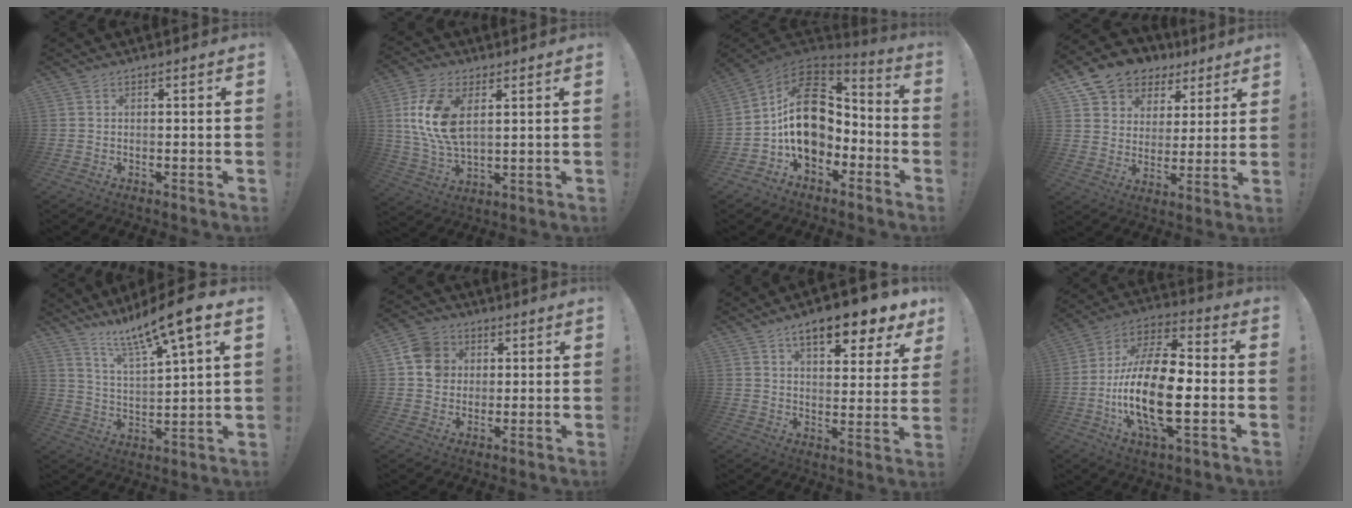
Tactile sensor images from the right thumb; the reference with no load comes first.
{"total": 14.1, "force": [4.2, 7.8, 11.0], "torque": [-0.217, -0.020, 0.073]}
{"total": 19.4, "force": [1.0, 14.0, 13.5], "torque": [-0.224, 0.009, 0.031]}
{"total": 11.7, "force": [8.1, 7.9, 3.0], "torque": [-0.060, -0.059, 0.157]}
{"total": 13.4, "force": [10.4, 0.8, 8.4], "torque": [-0.155, -0.071, 0.165]}
{"total": 10.0, "force": [2.6, 9.0, 3.4], "torque": [-0.042, -0.003, 0.055]}
{"total": 12.0, "force": [7.7, 3.7, 8.5], "torque": [-0.123, -0.047, 0.124]}
{"total": 22.2, "force": [-4.5, 9.4, 19.6], "torque": [-0.390, 0.011, -0.075]}